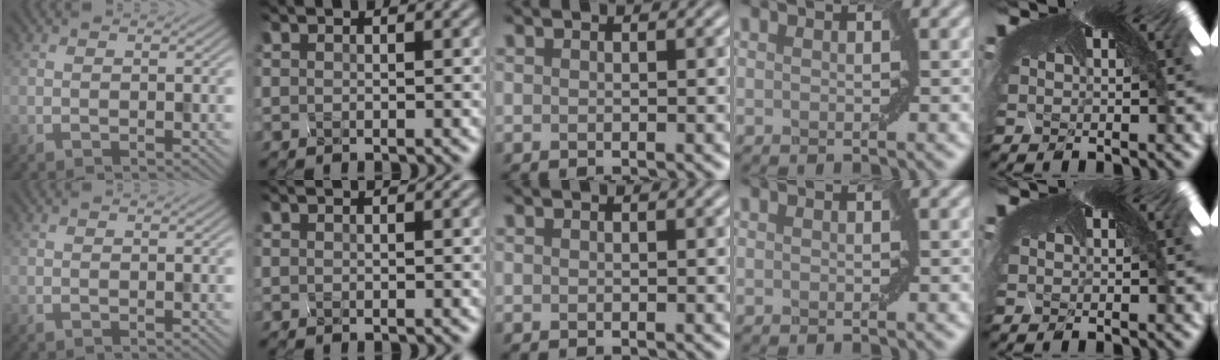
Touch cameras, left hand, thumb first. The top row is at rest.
{}